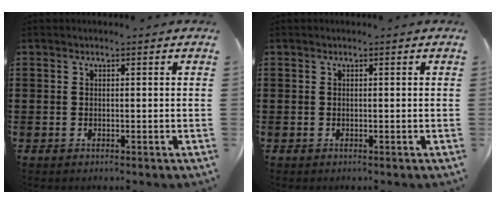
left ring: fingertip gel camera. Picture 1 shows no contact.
{"total": 0.0}